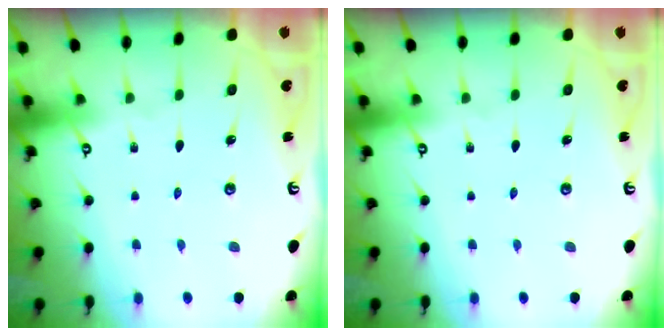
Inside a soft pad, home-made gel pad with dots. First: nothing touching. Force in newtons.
{"total": 0.0}